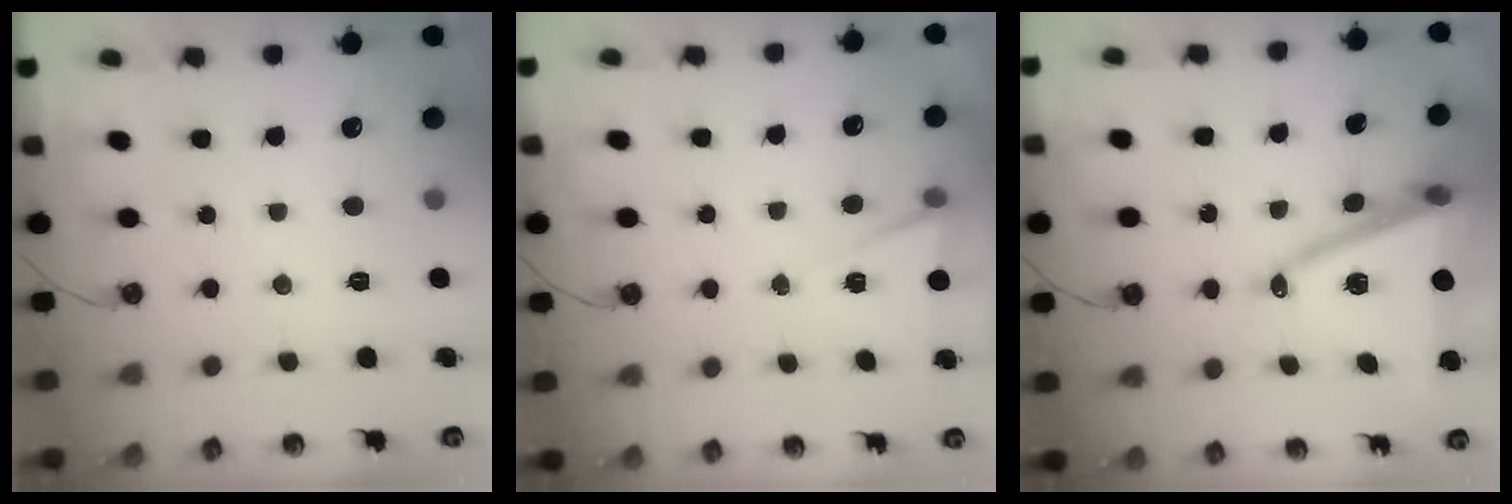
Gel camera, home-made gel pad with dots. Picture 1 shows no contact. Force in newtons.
{"total": 5.2, "press": 2.7, "slide": 4.5}
{"total": 15.2, "press": 14.7, "slide": 4.0}